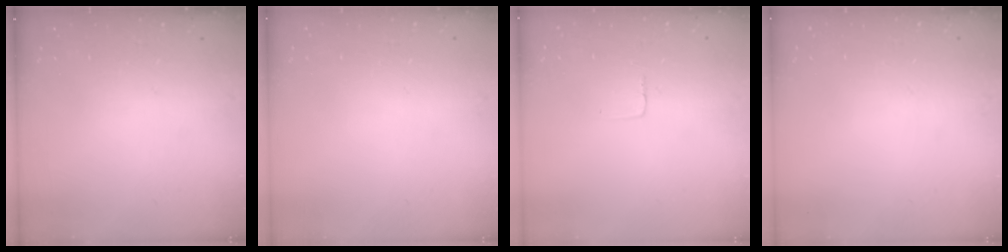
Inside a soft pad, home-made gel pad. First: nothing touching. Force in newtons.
{"total": 0.0}
{"total": 1.9, "press": 1.9, "slide": 0.1}
{"total": 0.0}